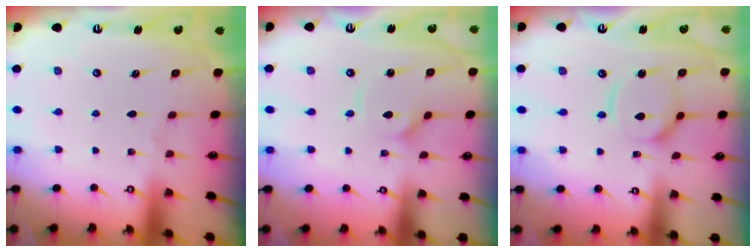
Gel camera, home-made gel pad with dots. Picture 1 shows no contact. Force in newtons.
{"total": 2.9, "press": 2.9, "slide": 0.2}
{"total": 11.8, "press": 11.7, "slide": 1.1}